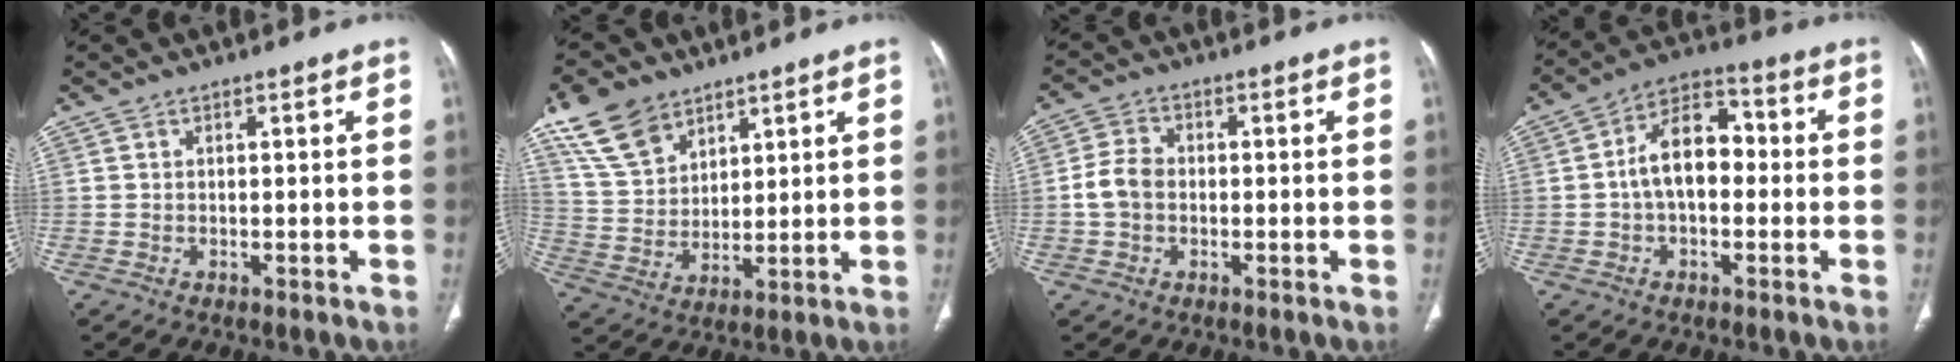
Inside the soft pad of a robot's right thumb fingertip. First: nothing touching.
{"total": 12.0, "force": [7.8, 7.4, 5.3], "torque": [-0.087, -0.023, 0.158]}
{"total": 5.2, "force": [-0.6, 4.0, 3.2], "torque": [-0.062, 0.015, -0.016]}
{"total": 11.1, "force": [-0.3, 6.9, 8.7], "torque": [-0.135, 0.037, -0.016]}